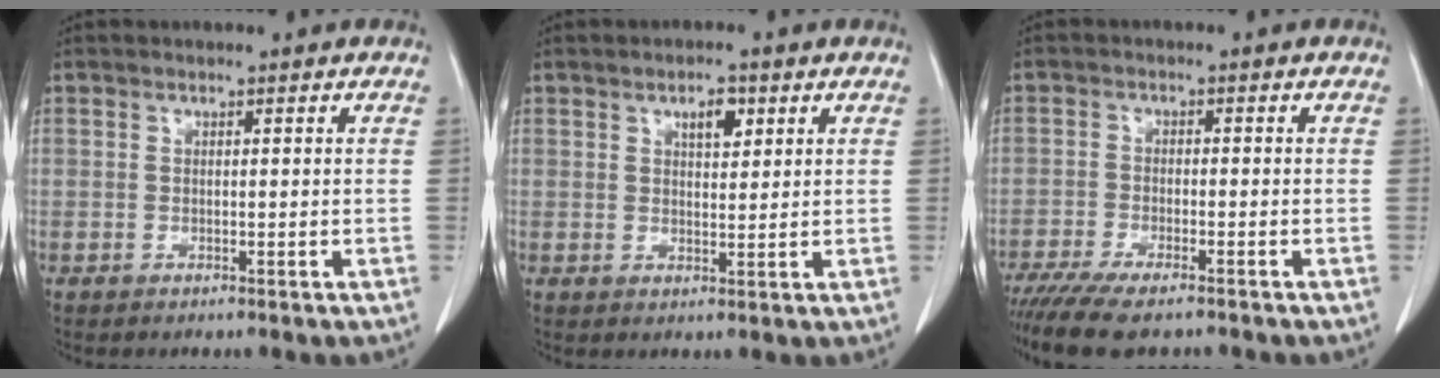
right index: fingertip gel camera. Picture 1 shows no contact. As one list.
[{"total": 3.4, "force": [1.7, 1.4, 2.5], "torque": [-0.039, -0.001, 0.028]}, {"total": 9.9, "force": [-8.1, 1.8, 5.4], "torque": [-0.082, -0.019, -0.129]}]